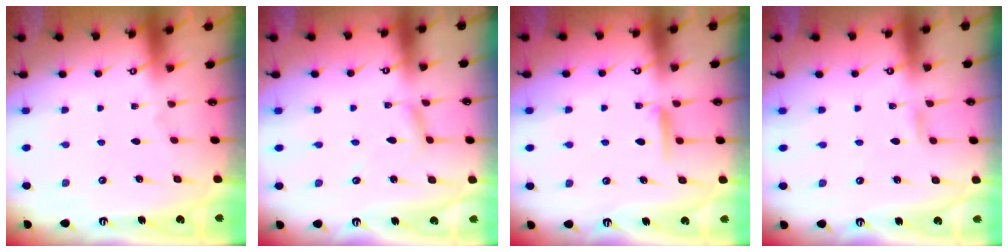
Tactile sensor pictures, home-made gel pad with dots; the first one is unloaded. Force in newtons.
{"total": 2.9, "press": 2.9, "slide": 0.2}
{"total": 7.1, "press": 7.1, "slide": 0.7}
{"total": 2.8, "press": 2.8, "slide": 0.2}